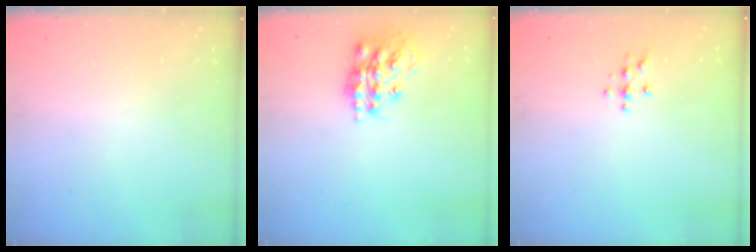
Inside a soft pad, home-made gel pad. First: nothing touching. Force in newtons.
{"total": 16.8, "press": 16.7, "slide": 1.5}
{"total": 3.8, "press": 3.8, "slide": 0.4}